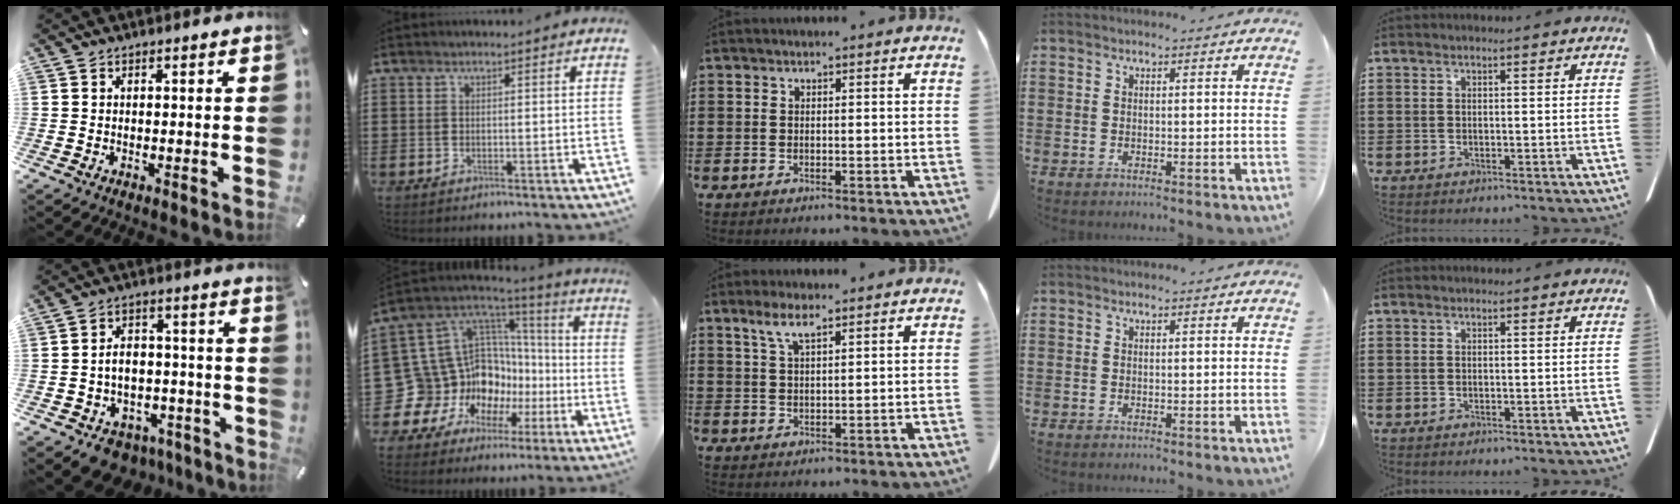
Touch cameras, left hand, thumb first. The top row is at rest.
{"thumb": {"total": 7.6, "force": [-3.2, 6.5, 2.3], "torque": [-0.034, 0.021, -0.051]}, "index": {"total": 15.5, "force": [-3.1, 14.1, 5.4], "torque": [-0.165, -0.047, -0.004]}, "middle": {"total": 4.1, "force": [2.6, 1.0, 3.0], "torque": [-0.066, 0.003, 0.047]}}